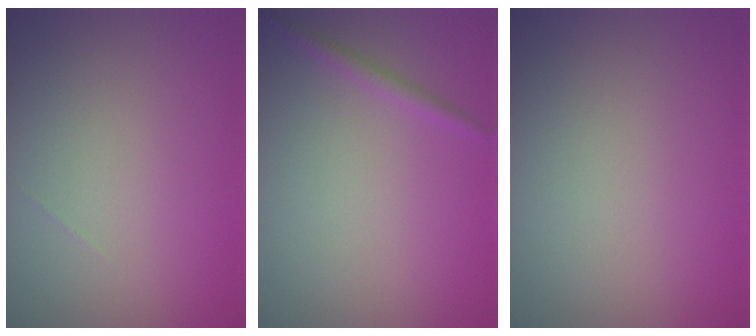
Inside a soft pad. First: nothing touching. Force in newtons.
{"total": 1.2, "press": 1.2, "slide": 0.1}
{"total": 0.0}